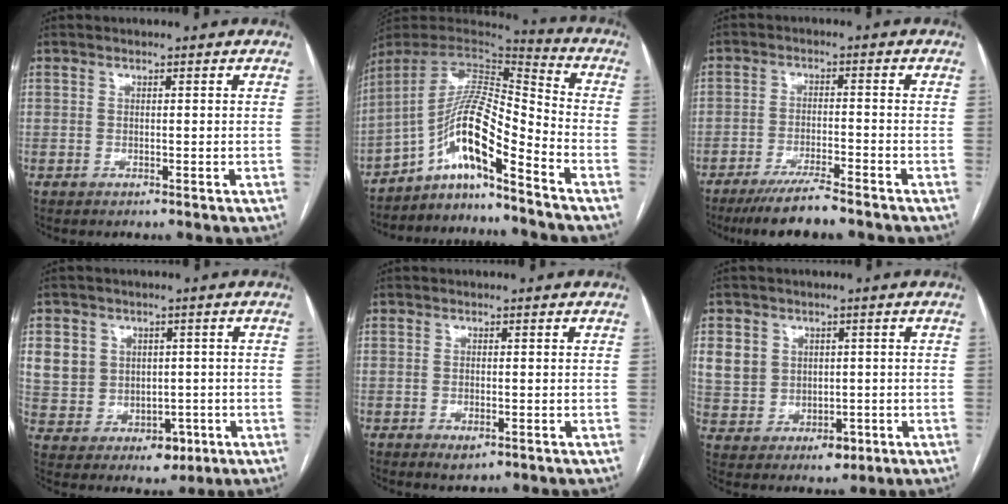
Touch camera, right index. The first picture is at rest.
{"total": 13.1, "force": [-8.0, 0.8, 10.3], "torque": [-0.184, 0.021, -0.140]}
{"total": 7.8, "force": [-6.6, 0.5, 4.2], "torque": [-0.070, -0.021, -0.111]}
{"total": 10.6, "force": [1.3, 10.0, 3.4], "torque": [-0.072, 0.033, 0.051]}
{"total": 2.0, "force": [-0.9, 0.9, 1.5], "torque": [-0.024, -0.001, -0.008]}
{"total": 9.5, "force": [1.1, 8.7, 3.6], "torque": [-0.076, 0.024, 0.044]}